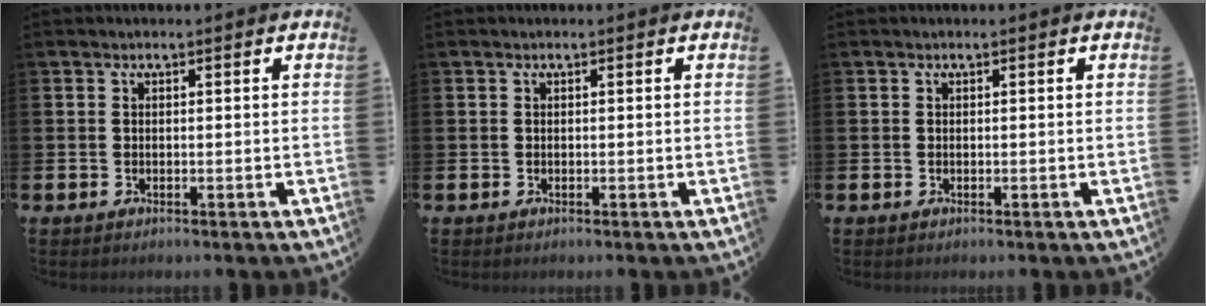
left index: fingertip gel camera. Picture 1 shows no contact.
{"total": 0.0}
{"total": 0.0}